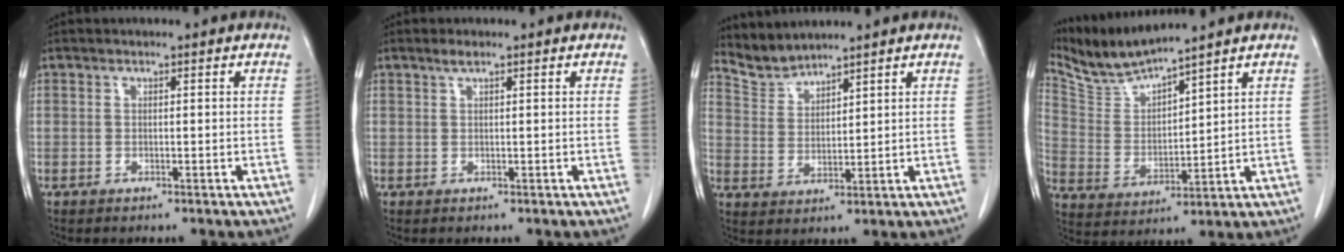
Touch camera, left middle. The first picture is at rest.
{"total": 1.0, "force": [0.7, 0.0, 0.7], "torque": [-0.017, 0.001, 0.015]}
{"total": 4.5, "force": [4.4, 0.0, -0.5], "torque": [0.003, 0.002, 0.099]}
{"total": 8.1, "force": [7.8, -0.7, 2.0], "torque": [-0.061, -0.003, 0.172]}